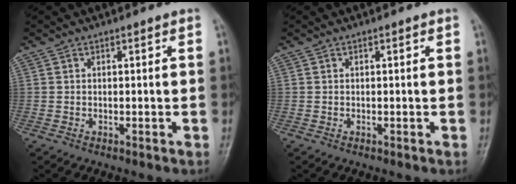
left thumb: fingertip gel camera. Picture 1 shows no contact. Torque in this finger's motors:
{"motor_torque": [0.00, 0.00, 0.00, -0.07, 0.01]}